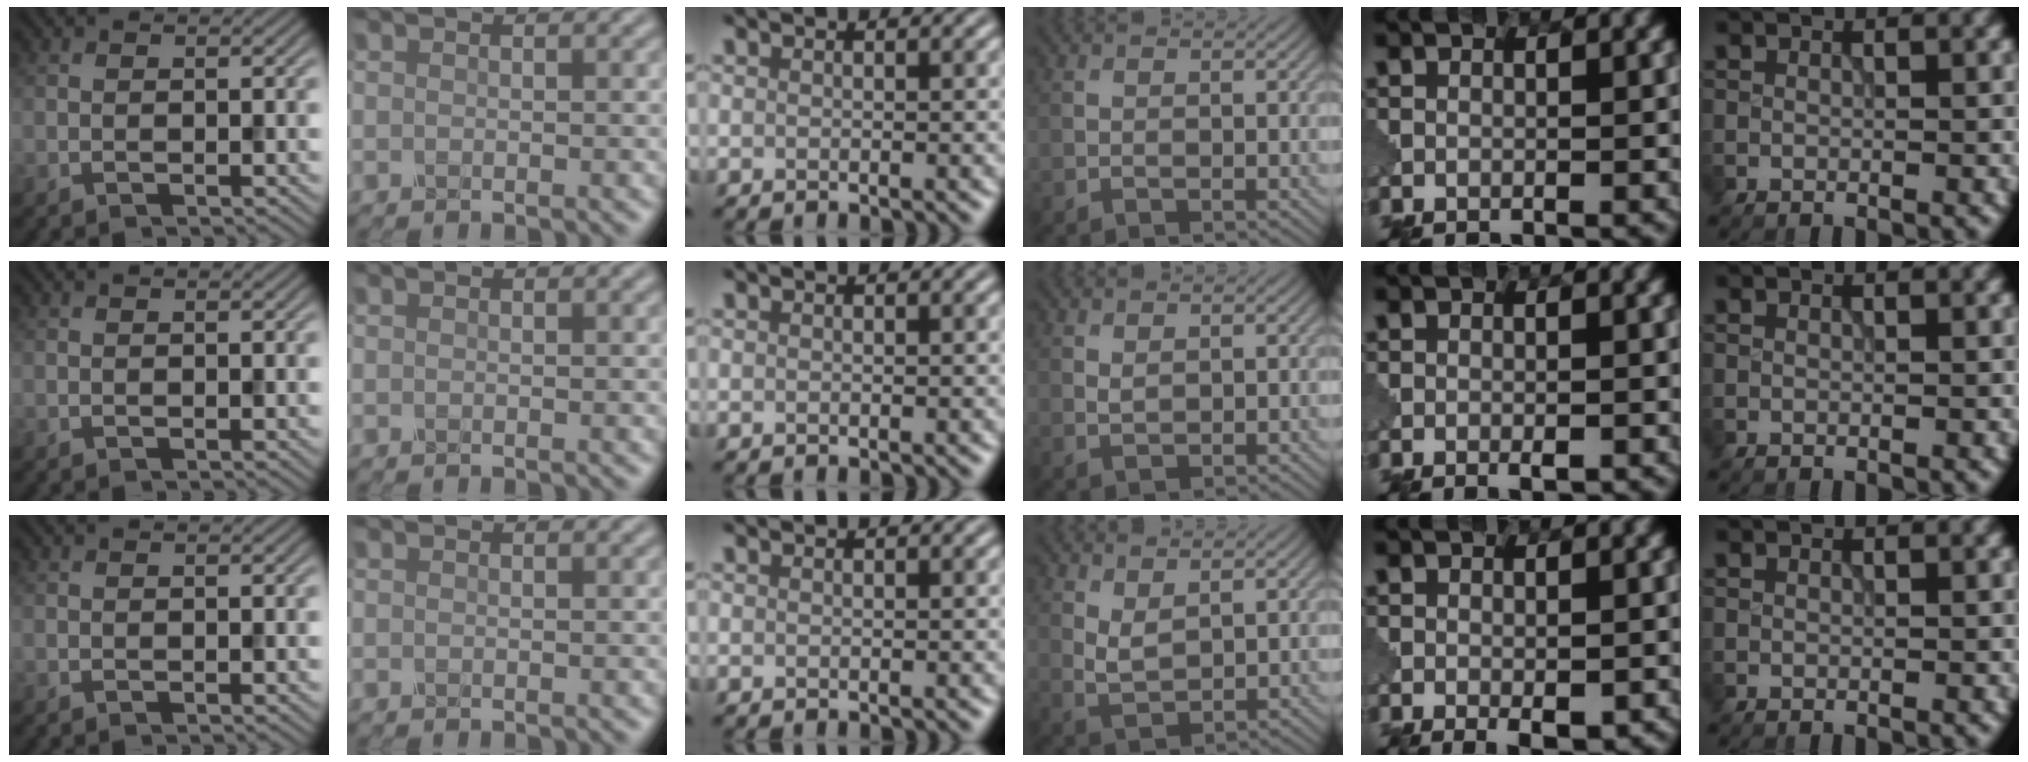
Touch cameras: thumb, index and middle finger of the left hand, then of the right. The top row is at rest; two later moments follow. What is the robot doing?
{"motion": "wrap", "object": "tissue paper"}